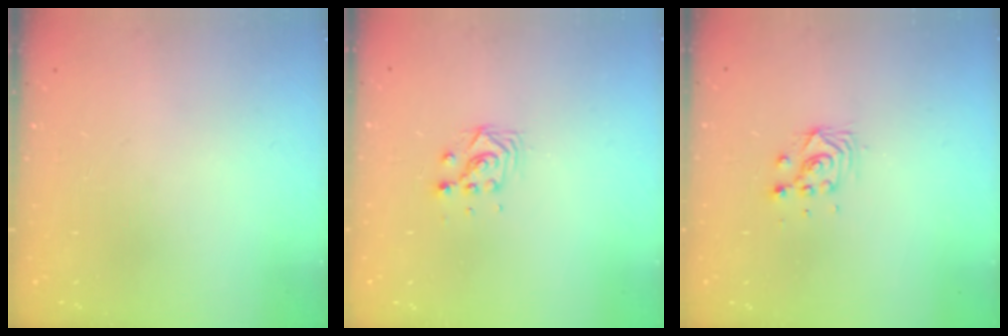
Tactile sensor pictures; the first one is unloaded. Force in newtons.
{"total": 4.6, "press": 4.6, "slide": 0.2}
{"total": 4.8, "press": 4.8, "slide": 0.3}